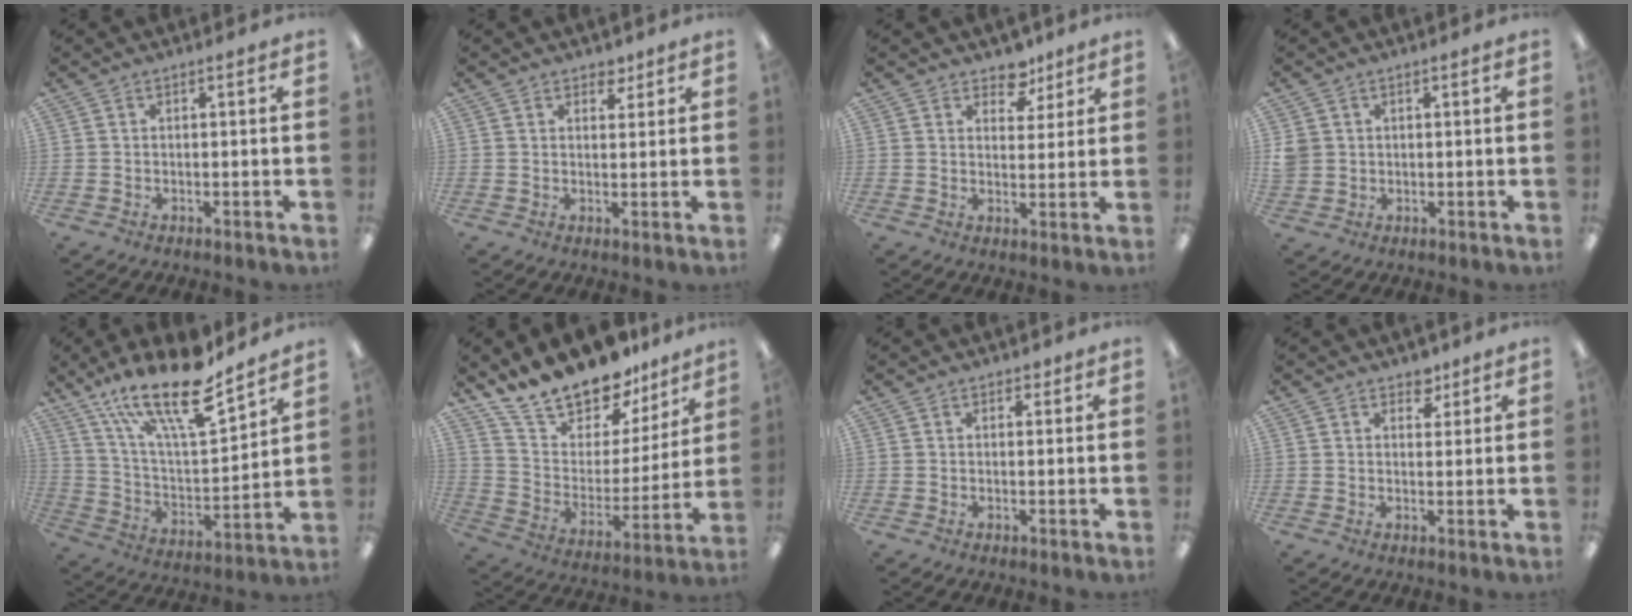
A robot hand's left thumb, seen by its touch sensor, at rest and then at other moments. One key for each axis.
{"total": 3.3, "fx": 2.4, "fy": 2.1, "fz": 0.8, "tx": 0.004, "ty": -0.009, "tz": 0.039}
{"total": 6.6, "fx": 4.8, "fy": 4.0, "fz": 2.0, "tx": -0.015, "ty": -0.023, "tz": 0.083}
{"total": 3.4, "fx": 0.7, "fy": 3.2, "fz": 0.8, "tx": -0.013, "ty": 0.003, "tz": 0.013}
{"total": 22.0, "fx": 15.8, "fy": 6.6, "fz": 13.9, "tx": -0.239, "ty": -0.104, "tz": 0.270}
{"total": 18.0, "fx": 16.5, "fy": 6.1, "fz": 3.9, "tx": -0.093, "ty": -0.138, "tz": 0.297}
{"total": 1.4, "fx": 0.9, "fy": 1.0, "fz": 0.3, "tx": 0.002, "ty": -0.001, "tz": 0.016}
{"total": 3.7, "fx": 2.7, "fy": 2.4, "fz": 0.9, "tx": 0.001, "ty": -0.011, "tz": 0.045}